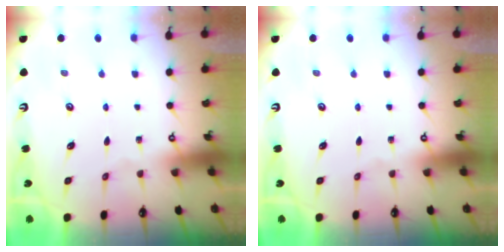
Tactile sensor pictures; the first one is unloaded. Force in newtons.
{"total": 0.0}